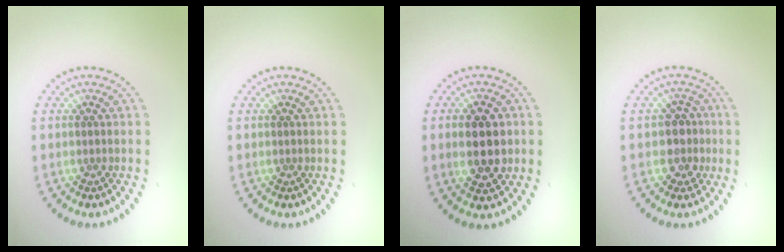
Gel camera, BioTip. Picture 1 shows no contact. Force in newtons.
{"total": 0.0}
{"total": 5.0, "press": 5.0, "slide": 0.3}
{"total": 2.5, "press": 2.2, "slide": 1.1}